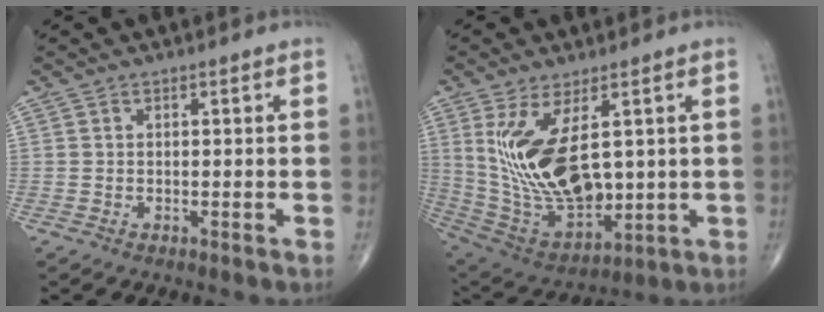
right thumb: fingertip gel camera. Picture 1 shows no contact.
{"total": 17.8, "force": [3.6, 8.8, 15.1], "torque": [-0.275, -0.027, 0.095]}